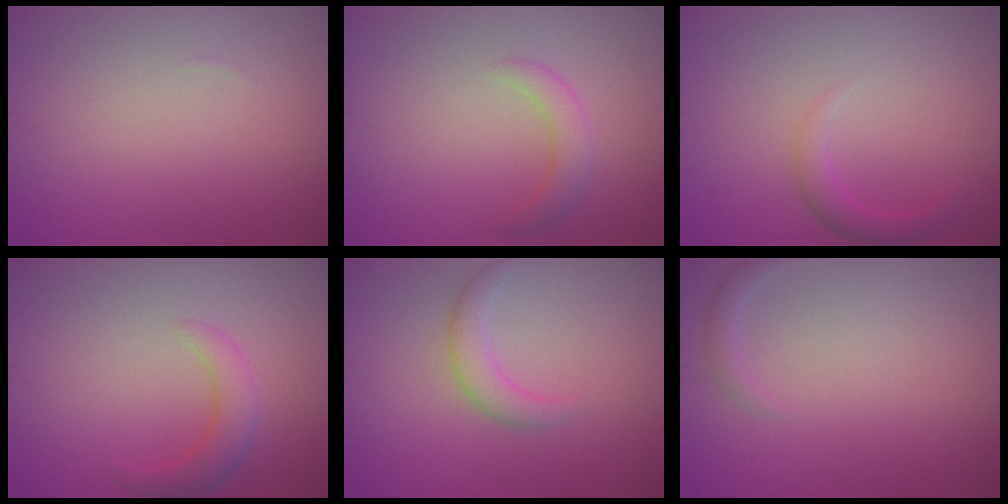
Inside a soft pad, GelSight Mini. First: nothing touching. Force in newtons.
{"total": 2.0, "press": 2.0, "slide": 0.1}
{"total": 1.9, "press": 1.9, "slide": 0.1}
{"total": 2.9, "press": 2.9, "slide": 0.2}
{"total": 2.3, "press": 2.3, "slide": 0.2}
{"total": 1.1, "press": 1.1, "slide": 0.0}